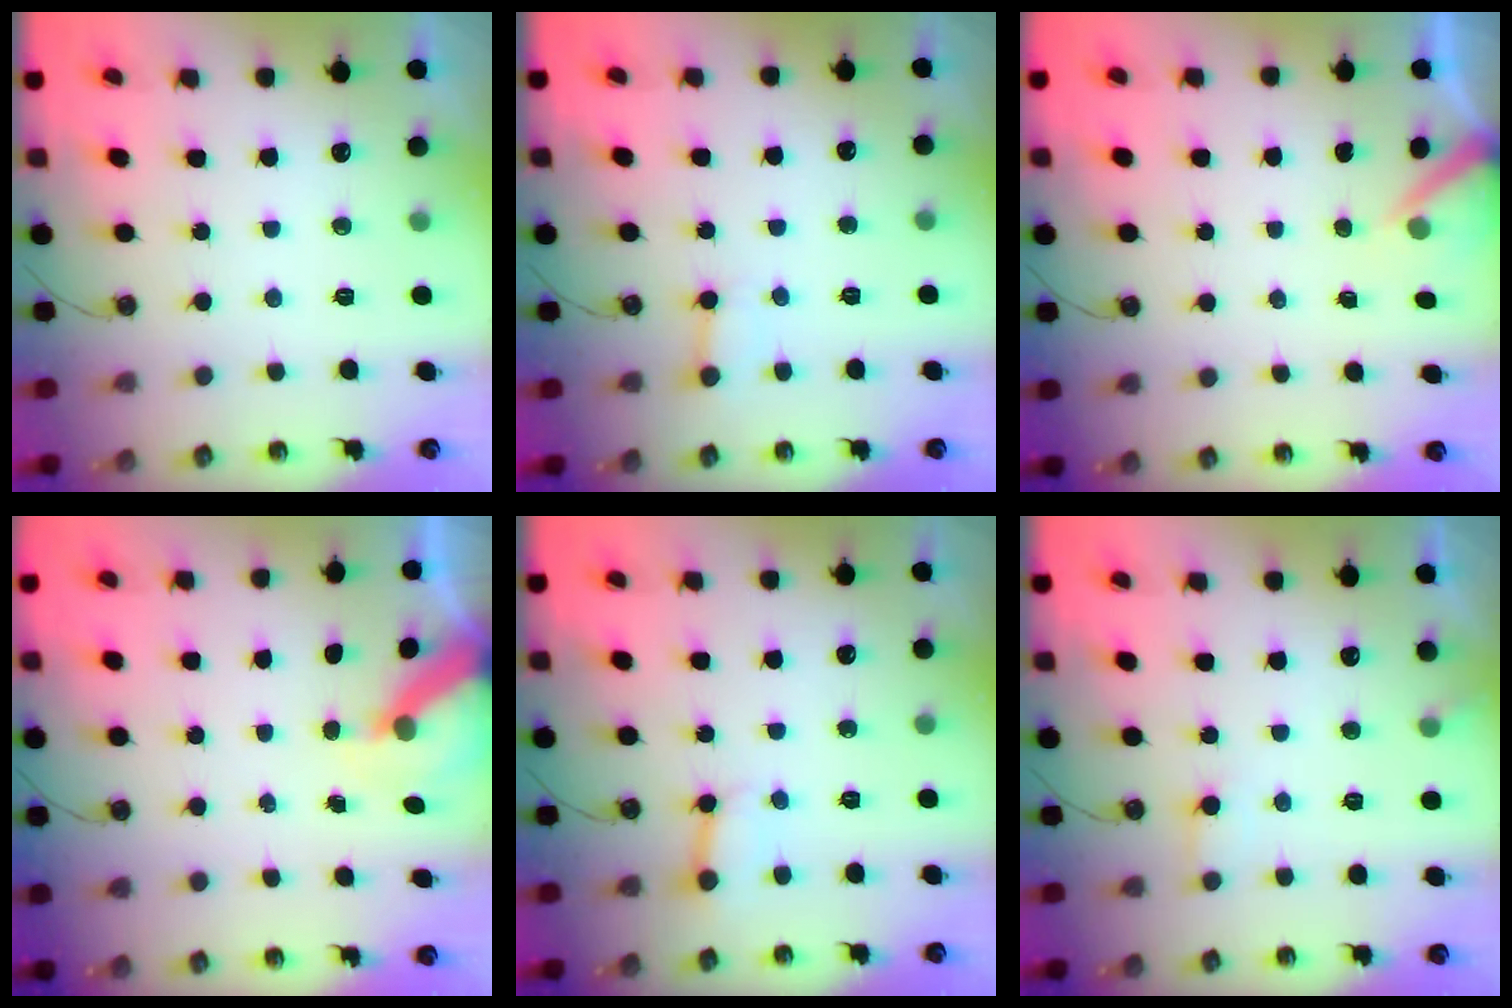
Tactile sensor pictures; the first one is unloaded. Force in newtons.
{"total": 3.5, "press": 3.5, "slide": 0.1}
{"total": 3.2, "press": 3.2, "slide": 0.2}
{"total": 6.0, "press": 6.0, "slide": 0.5}
{"total": 2.9, "press": 2.9, "slide": 0.2}
{"total": 5.4, "press": 5.4, "slide": 0.5}